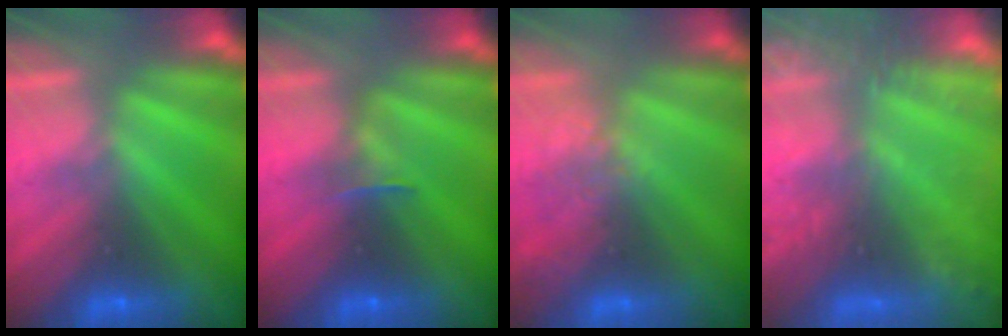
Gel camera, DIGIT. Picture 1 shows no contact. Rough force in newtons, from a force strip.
{"total": 2.4}
{"total": 2.9}
{"total": 6.8}